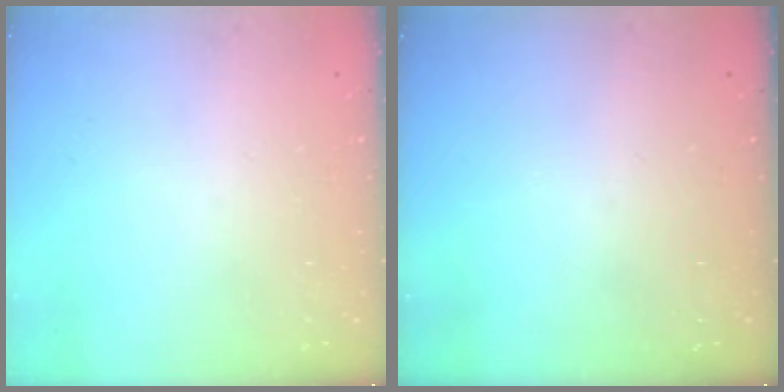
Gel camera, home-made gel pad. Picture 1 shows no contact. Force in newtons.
{"total": 0.0}